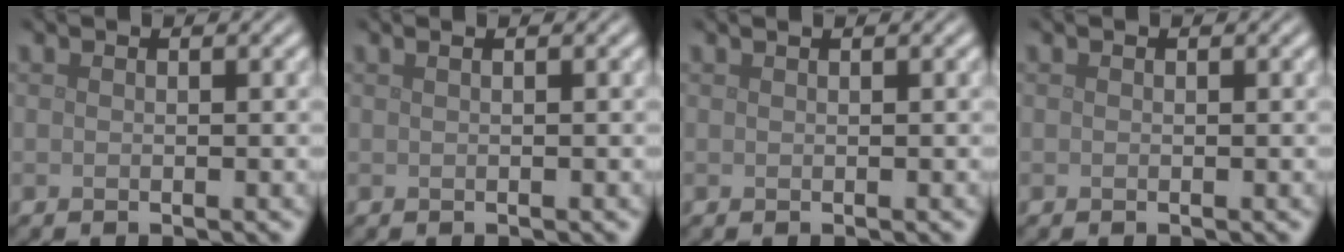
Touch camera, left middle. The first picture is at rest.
{"total": 1.2, "force": [0.6, 0.6, 0.9], "torque": [-0.005, -0.002, -0.001]}
{"total": 0.5, "force": [0.4, 0.1, 0.3], "torque": [-0.004, 0.002, 0.002]}
{"total": 0.0}